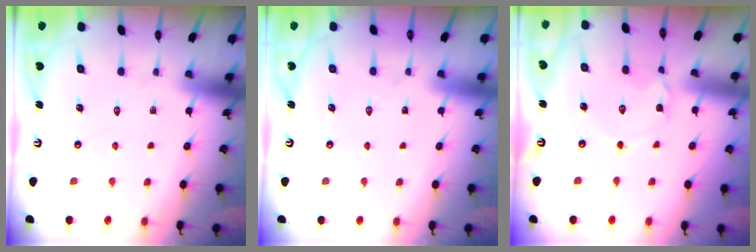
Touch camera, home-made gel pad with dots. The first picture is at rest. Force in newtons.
{"total": 1.6, "press": 1.6, "slide": 0.1}
{"total": 2.8, "press": 2.8, "slide": 0.3}